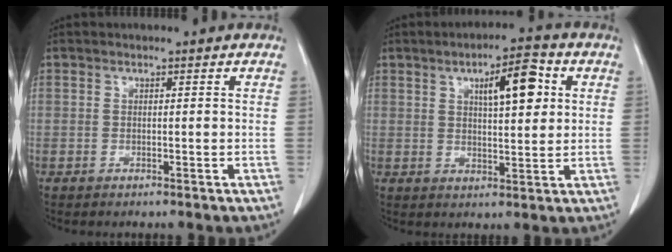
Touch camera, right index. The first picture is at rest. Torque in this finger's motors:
{"motor_torque": [0.25, 0.20, 0.25, 0.08]}